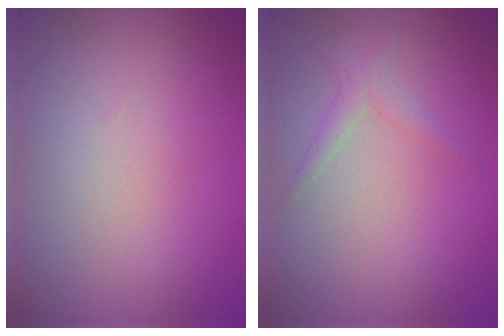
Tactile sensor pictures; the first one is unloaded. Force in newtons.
{"total": 1.3, "press": 1.3, "slide": 0.1}